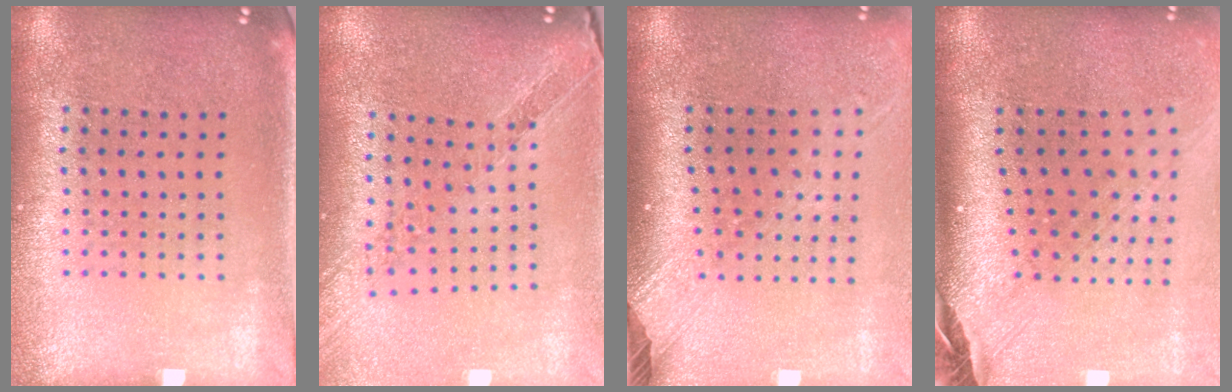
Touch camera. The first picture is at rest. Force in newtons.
{"total": 1.1, "press": 1.1, "slide": 0.1}
{"total": 2.5, "press": 1.9, "slide": 1.7}
{"total": 2.9, "press": 2.2, "slide": 2.0}